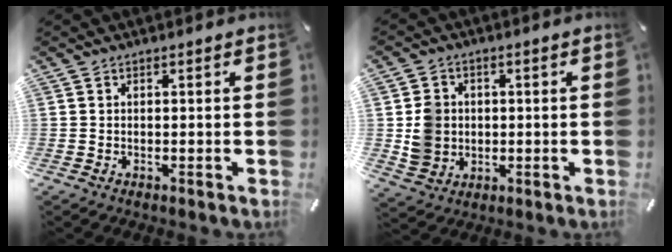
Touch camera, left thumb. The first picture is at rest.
{"total": 7.3, "force": [0.2, 6.9, 2.2], "torque": [-0.051, 0.012, 0.006]}